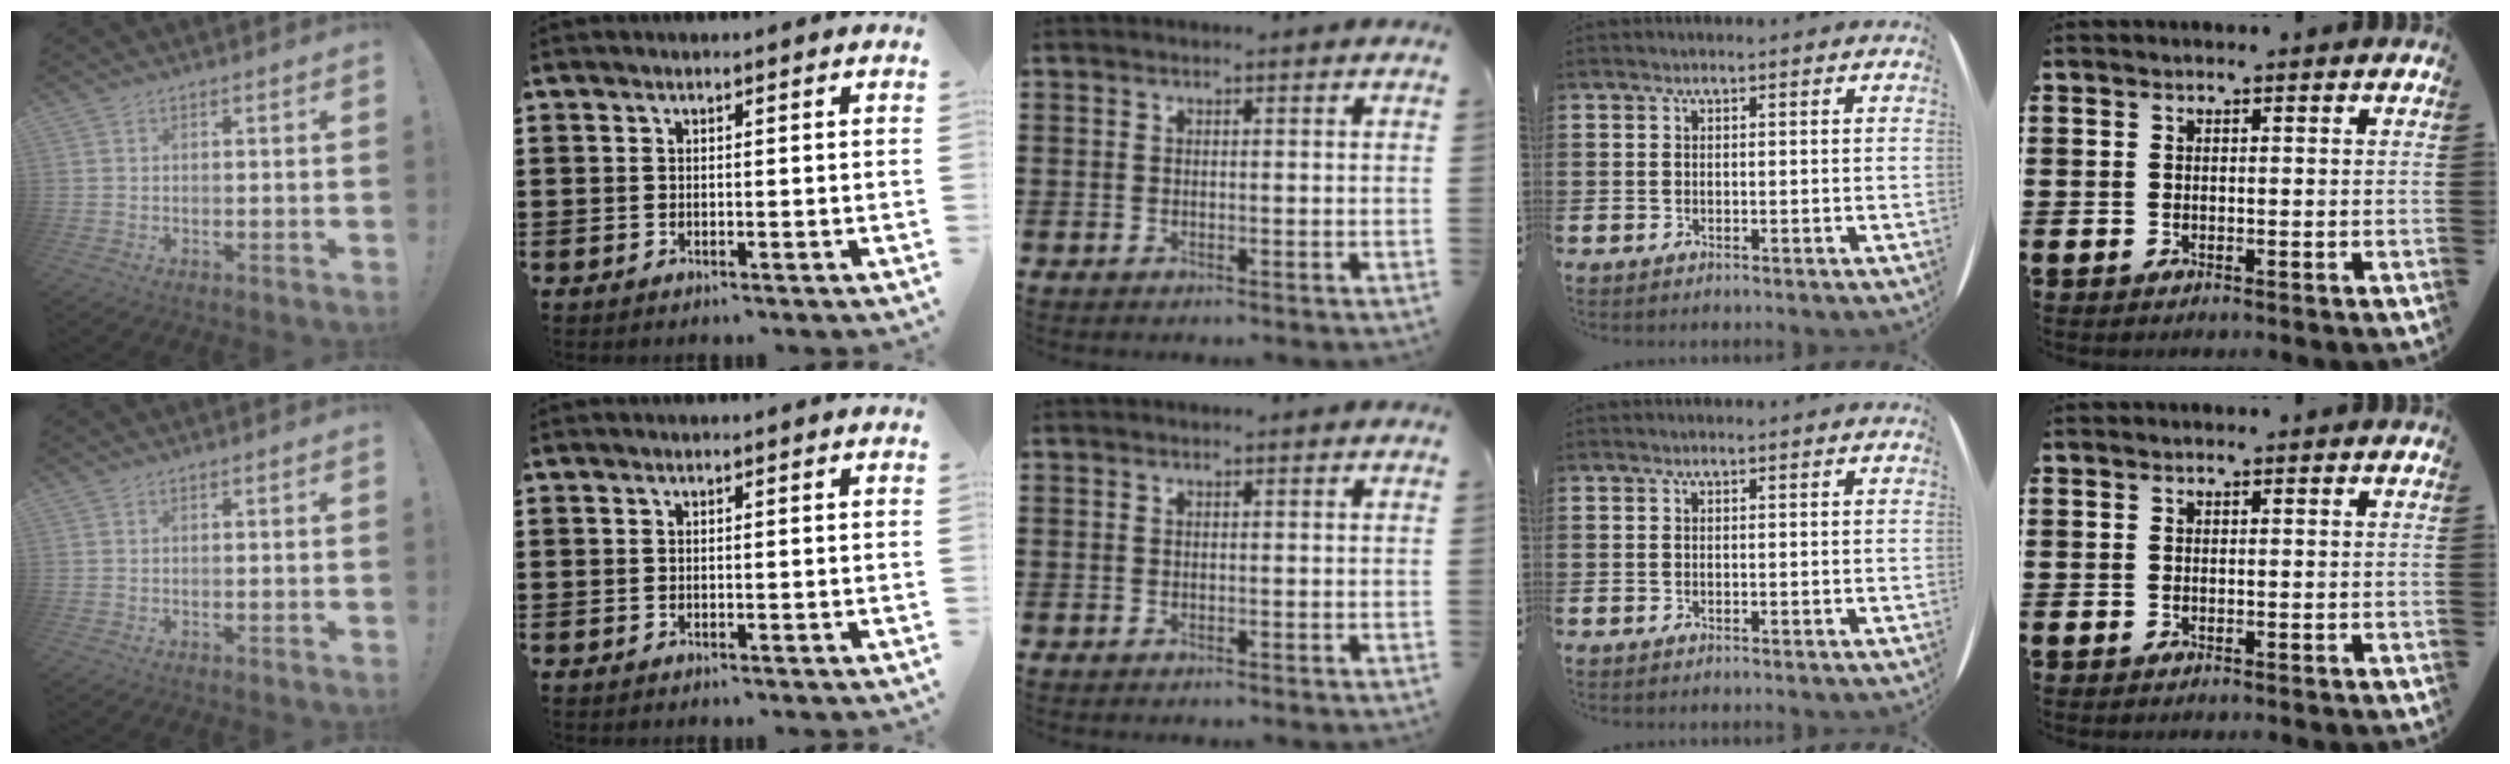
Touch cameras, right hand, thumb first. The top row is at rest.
{}